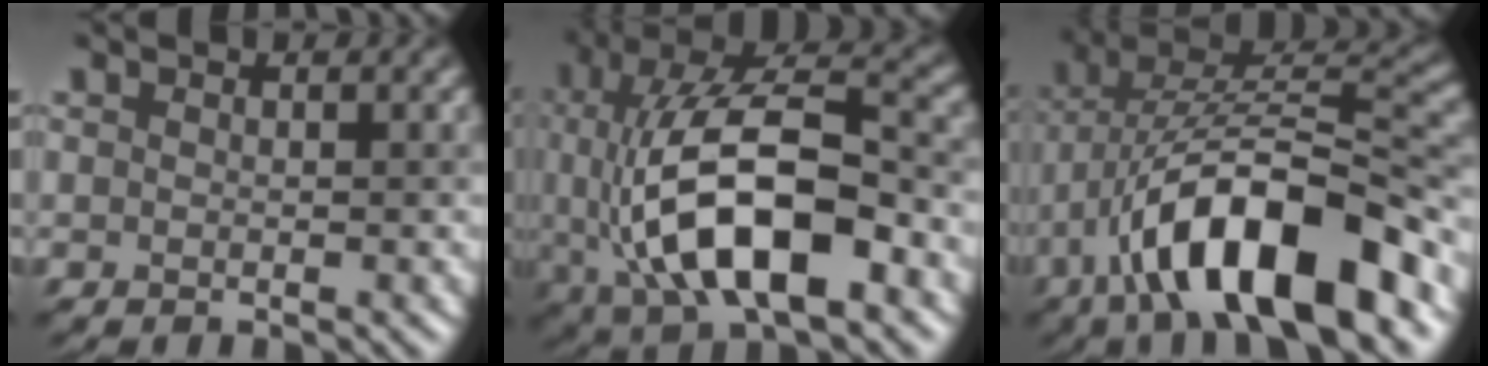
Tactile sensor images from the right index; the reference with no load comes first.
{"total": 12.6, "force": [-2.0, 5.5, 11.1], "torque": [-0.206, 0.004, -0.040]}
{"total": 12.8, "force": [-6.3, 4.3, 10.3], "torque": [-0.164, 0.019, -0.109]}